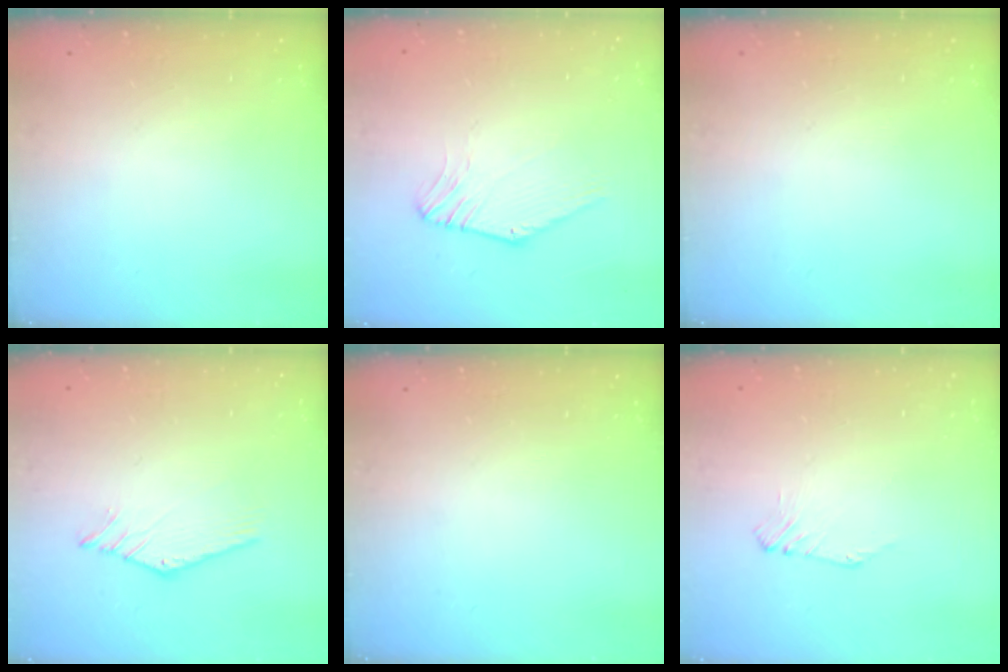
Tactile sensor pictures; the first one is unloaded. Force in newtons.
{"total": 0.5, "press": 0.5, "slide": 0.3}
{"total": 0.0}
{"total": 0.0}
{"total": 0.0}
{"total": 1.0, "press": 0.9, "slide": 0.4}